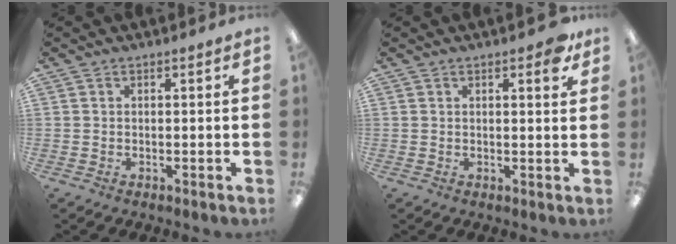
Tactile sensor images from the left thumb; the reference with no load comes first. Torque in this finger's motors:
{"motor_torque": [-0.07, 0.10, -0.31, 0.08, 0.02]}